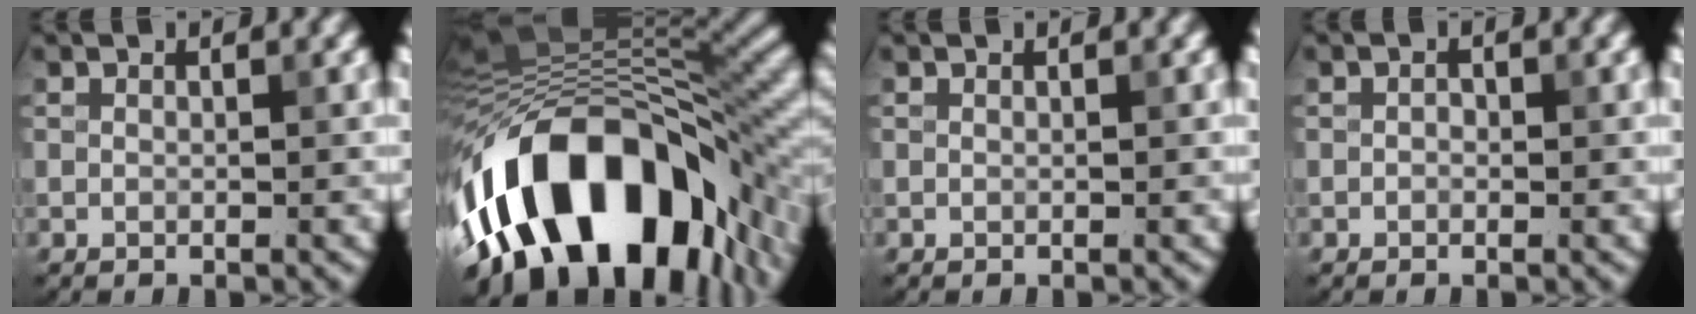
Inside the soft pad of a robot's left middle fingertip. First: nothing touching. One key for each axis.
{"total": 16.7, "fx": -8.5, "fy": 8.5, "fz": 11.7, "tx": -0.202, "ty": 0.019, "tz": -0.123}
{"total": 0.0}
{"total": 0.7, "fx": -0.7, "fy": 0.2, "fz": -0.1, "tx": -0.009, "ty": 0.003, "tz": -0.003}